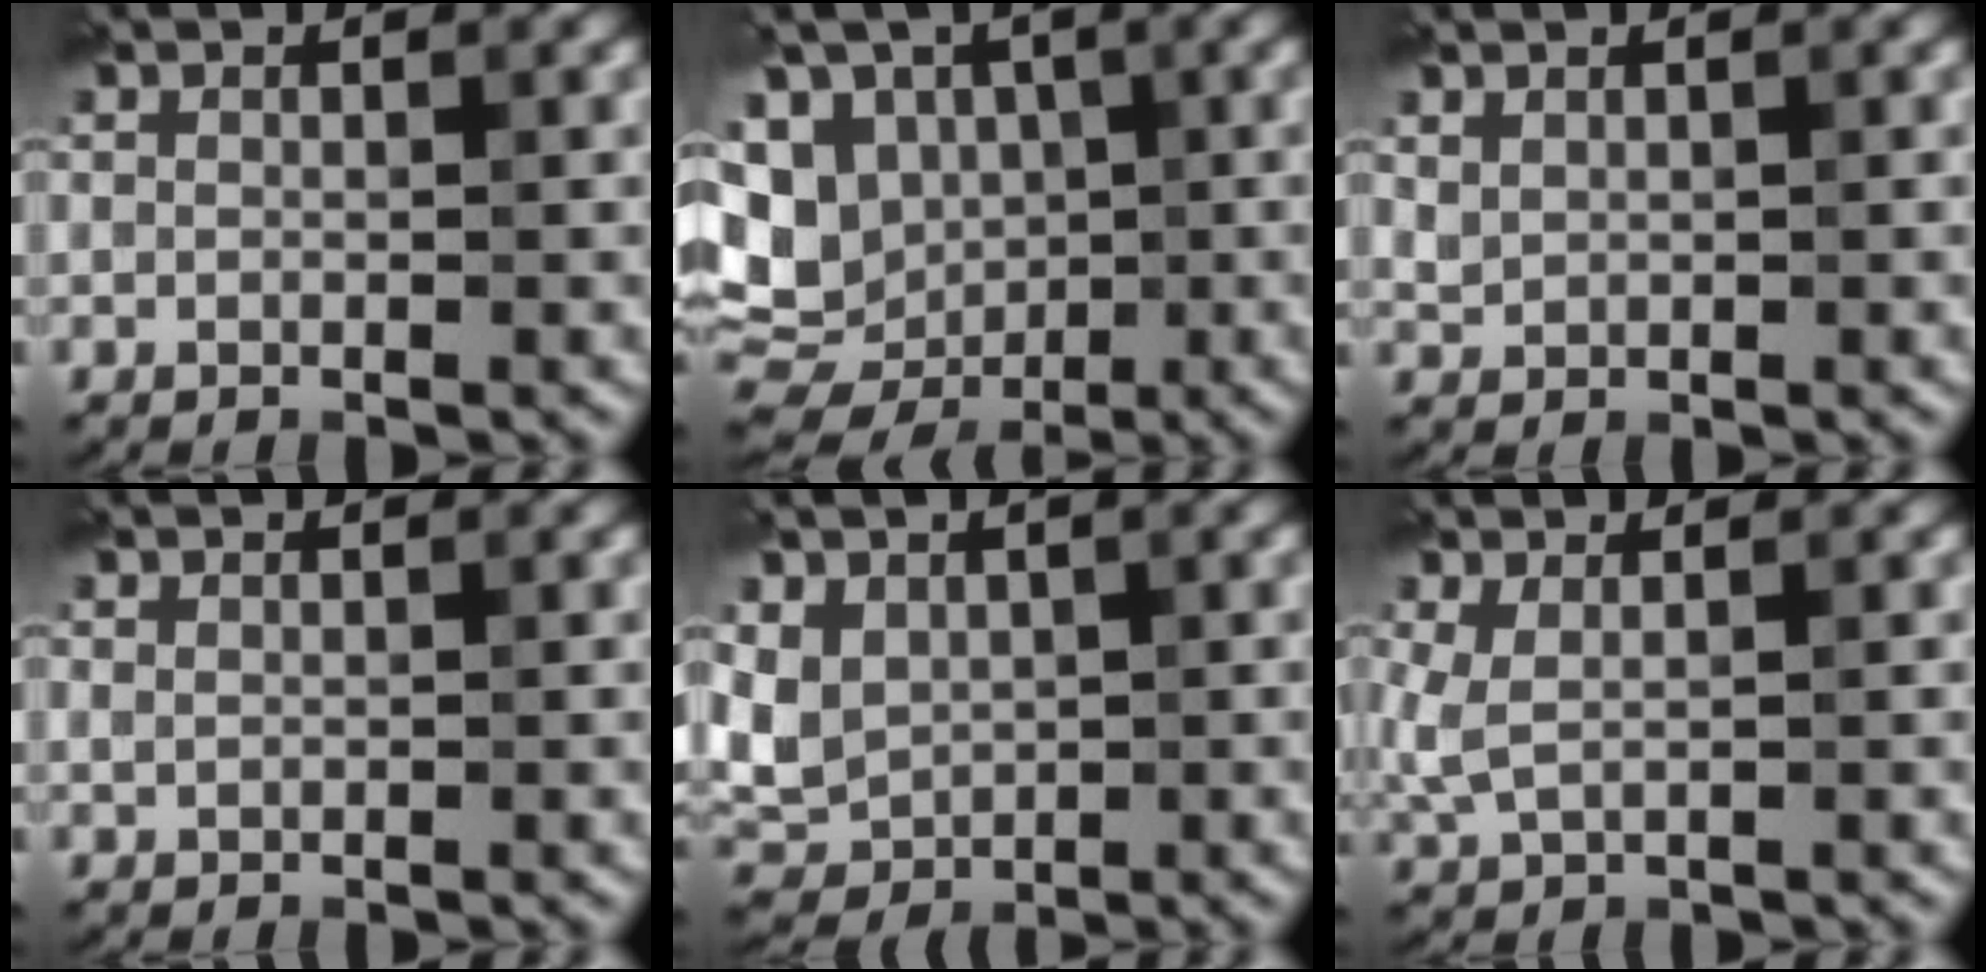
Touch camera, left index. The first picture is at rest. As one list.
[{"total": 12.5, "force": [-0.6, 10.3, 7.2], "torque": [-0.142, 0.003, -0.024]}, {"total": 0.9, "force": [0.6, 0.6, 0.4], "torque": [-0.010, -0.002, 0.018]}, {"total": 0.0}, {"total": 4.4, "force": [0.6, 3.6, 2.5], "torque": [-0.061, -0.006, 0.007]}, {"total": 2.0, "force": [0.5, 0.8, 1.8], "torque": [-0.053, -0.001, 0.011]}]